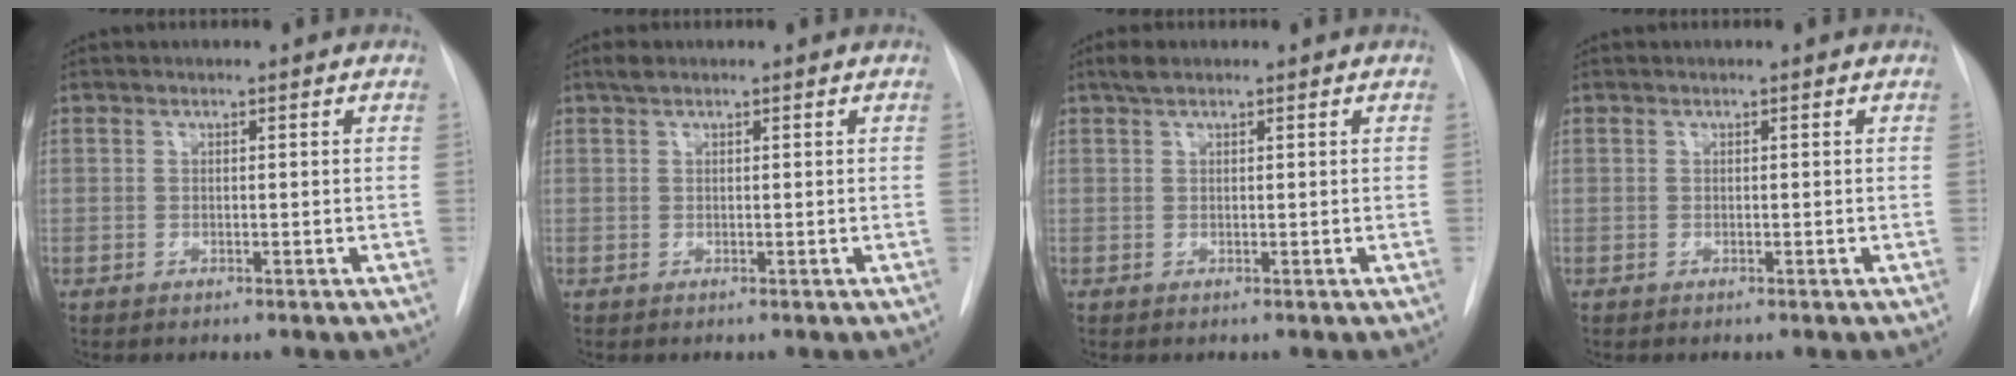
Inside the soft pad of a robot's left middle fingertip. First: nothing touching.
{"total": 1.1, "force": [0.8, 0.4, 0.6], "torque": [-0.015, 0.011, 0.015]}
{"total": 1.7, "force": [1.2, 0.6, 1.0], "torque": [-0.022, 0.011, 0.023]}
{"total": 0.0}